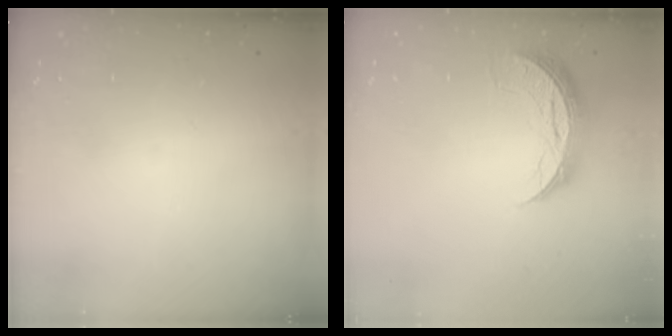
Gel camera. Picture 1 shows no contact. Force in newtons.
{"total": 9.3, "press": 9.3, "slide": 0.7}